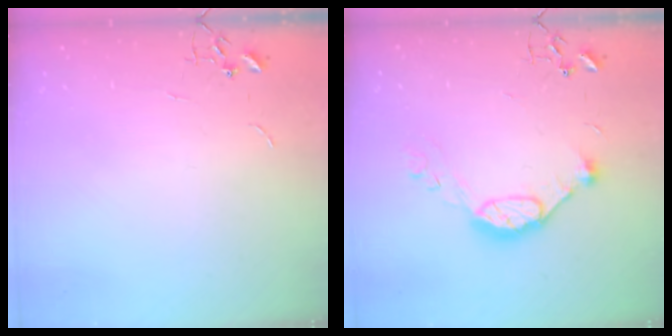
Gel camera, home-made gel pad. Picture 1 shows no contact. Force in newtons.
{"total": 11.8, "press": 11.7, "slide": 1.0}